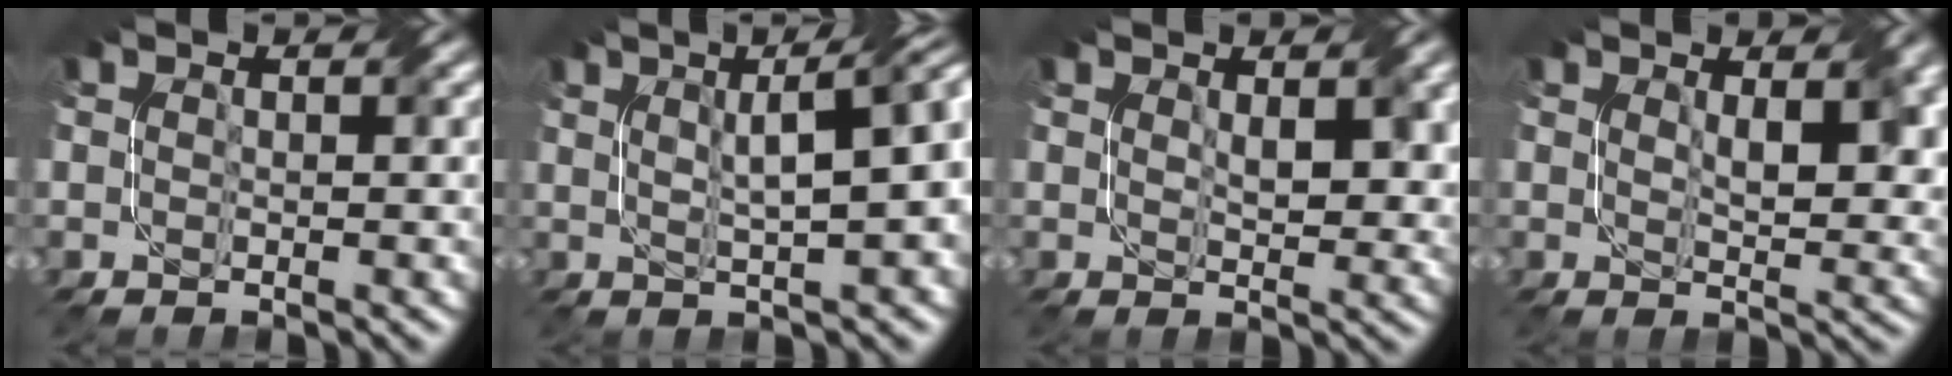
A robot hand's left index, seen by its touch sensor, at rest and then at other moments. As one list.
[{"total": 7.9, "force": [2.5, 2.5, 7.1], "torque": [-0.065, 0.032, 0.033]}, {"total": 2.7, "force": [1.2, 1.0, 2.1], "torque": [-0.033, 0.002, 0.032]}, {"total": 4.2, "force": [1.8, 1.5, 3.5], "torque": [-0.050, 0.000, 0.042]}]